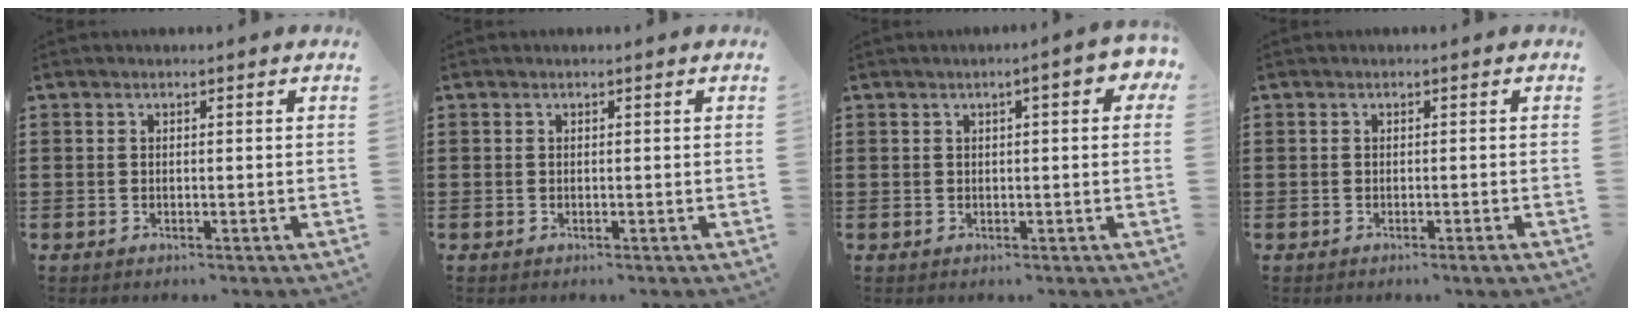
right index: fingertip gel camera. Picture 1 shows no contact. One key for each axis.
{"total": 0.0}
{"total": 3.4, "fx": 1.0, "fy": 0.7, "fz": 3.2, "tx": -0.046, "ty": -0.001, "tz": 0.010}
{"total": 0.7, "fx": -0.4, "fy": -0.1, "fz": 0.5, "tx": -0.009, "ty": -0.002, "tz": -0.008}